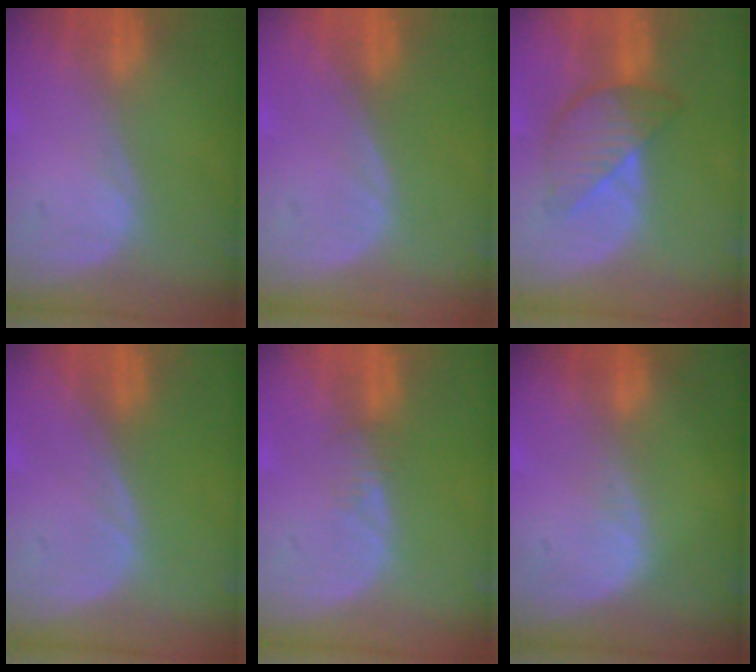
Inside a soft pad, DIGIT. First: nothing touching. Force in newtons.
{"total": 0.0}
{"total": 6.2, "press": 6.2, "slide": 0.3}
{"total": 0.0}
{"total": 1.5, "press": 1.5, "slide": 0.2}
{"total": 1.3, "press": 1.3, "slide": 0.1}